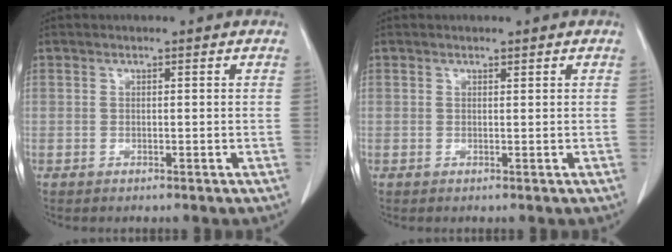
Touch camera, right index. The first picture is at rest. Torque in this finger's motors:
{"motor_torque": [-0.03, 0.05, -0.03, -0.01]}